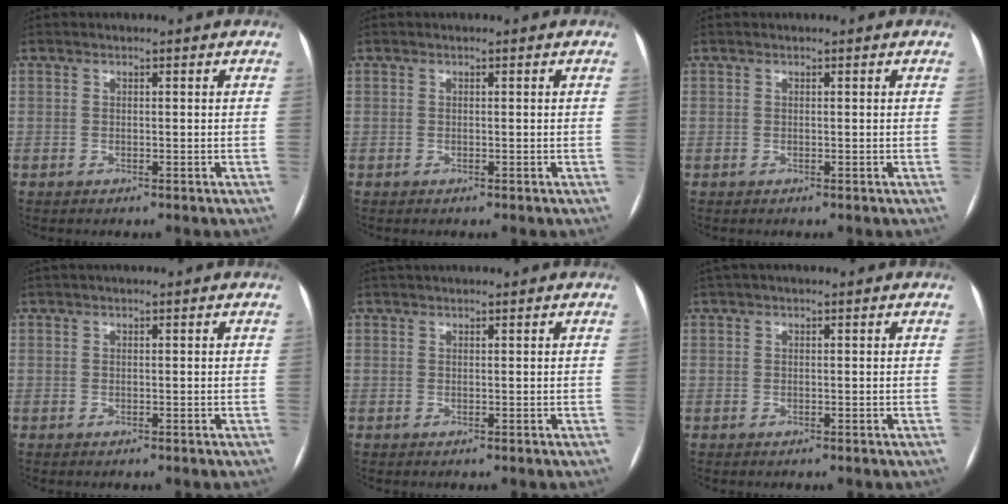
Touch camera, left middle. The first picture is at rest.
{"total": 0.0}
{"total": 0.0}
{"total": 1.6, "force": [1.3, 0.1, 0.9], "torque": [-0.011, 0.028, 0.023]}
{"total": 3.3, "force": [2.9, 0.5, 1.3], "torque": [-0.017, 0.036, 0.049]}
{"total": 2.5, "force": [1.9, 0.5, 1.6], "torque": [-0.028, 0.035, 0.034]}